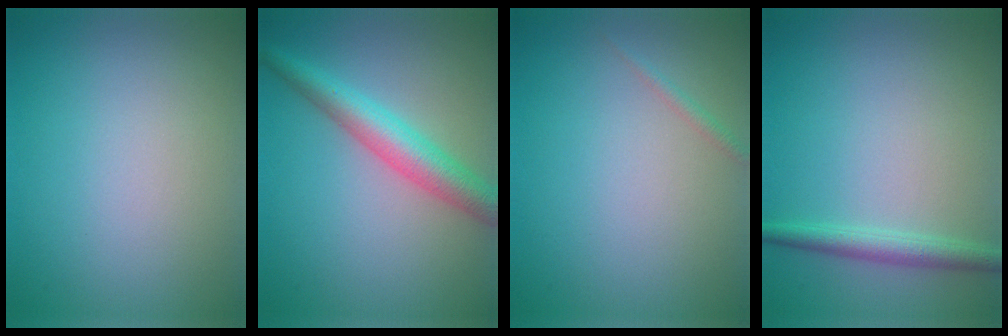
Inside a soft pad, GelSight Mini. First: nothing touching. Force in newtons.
{"total": 4.6, "press": 4.6, "slide": 0.1}
{"total": 0.7, "press": 0.7, "slide": 0.0}
{"total": 2.2, "press": 2.2, "slide": 0.1}